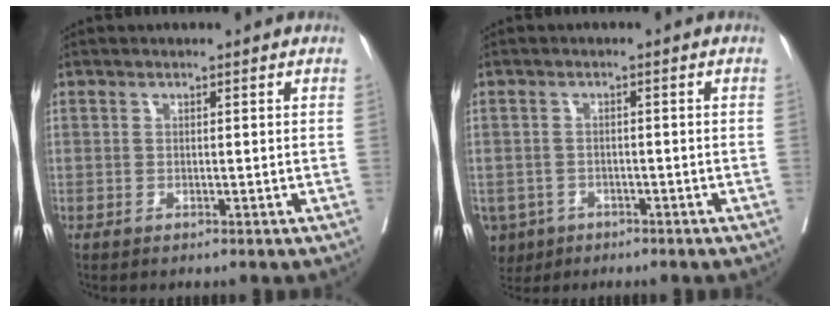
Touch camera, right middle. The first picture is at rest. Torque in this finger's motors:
{"motor_torque": [0.20, -0.51, 1.05, 0.21]}